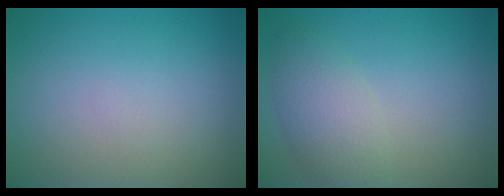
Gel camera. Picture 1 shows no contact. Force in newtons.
{"total": 3.5, "press": 3.5, "slide": 0.2}